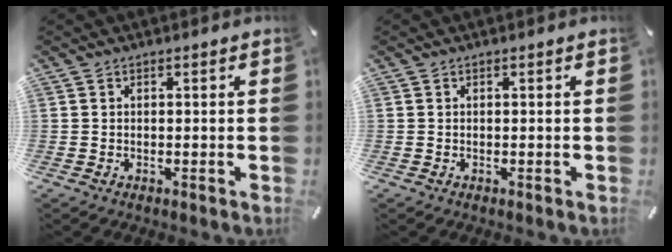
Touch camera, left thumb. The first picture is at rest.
{"total": 0.0}